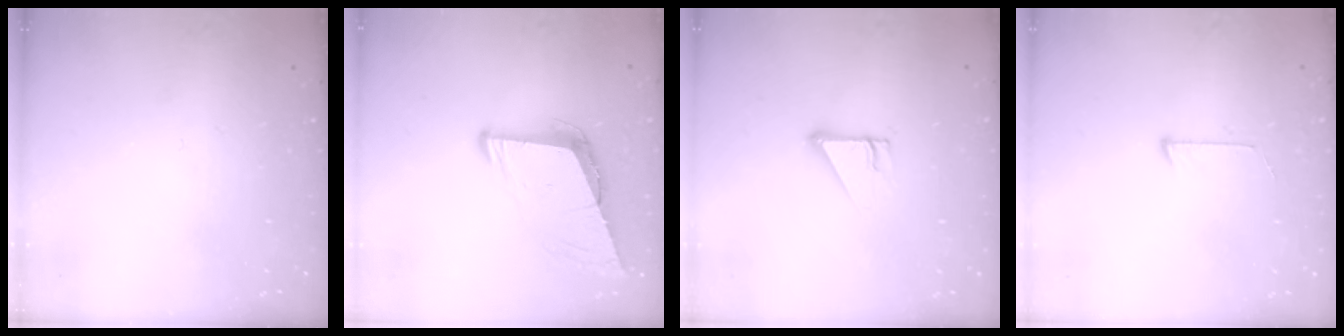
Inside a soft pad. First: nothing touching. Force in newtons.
{"total": 8.3, "press": 7.8, "slide": 3.1}
{"total": 3.7, "press": 3.7, "slide": 0.2}
{"total": 5.5, "press": 5.5, "slide": 0.5}